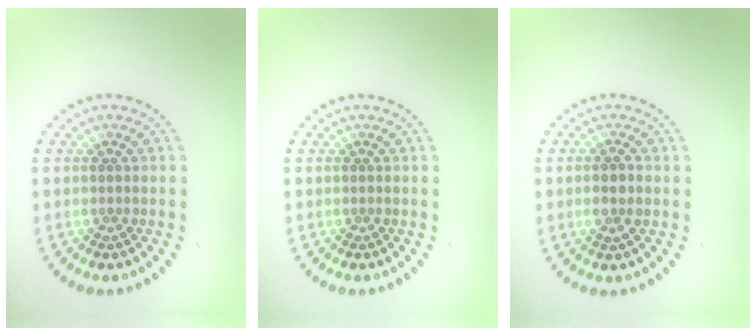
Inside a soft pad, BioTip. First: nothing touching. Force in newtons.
{"total": 0.0}
{"total": 1.4, "press": 1.4, "slide": 0.4}